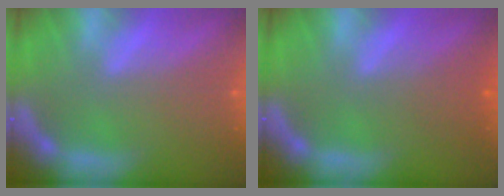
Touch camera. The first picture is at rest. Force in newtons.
{"total": 2.0}